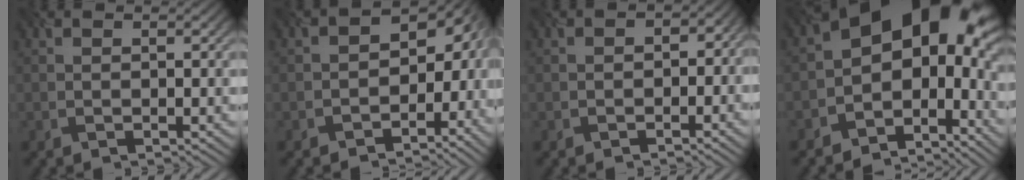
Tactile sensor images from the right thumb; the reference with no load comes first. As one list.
[{"total": 9.1, "force": [-3.5, 5.6, 6.4], "torque": [-0.073, -0.018, -0.042]}, {"total": 1.9, "force": [-1.4, 1.0, 0.8], "torque": [-0.012, -0.001, -0.019]}, {"total": 14.2, "force": [-1.2, 9.4, 10.6], "torque": [-0.139, -0.011, -0.002]}]